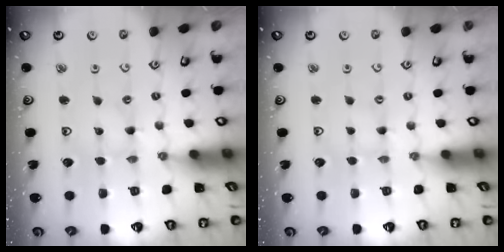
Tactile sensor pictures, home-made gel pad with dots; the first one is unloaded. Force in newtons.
{"total": 0.0}